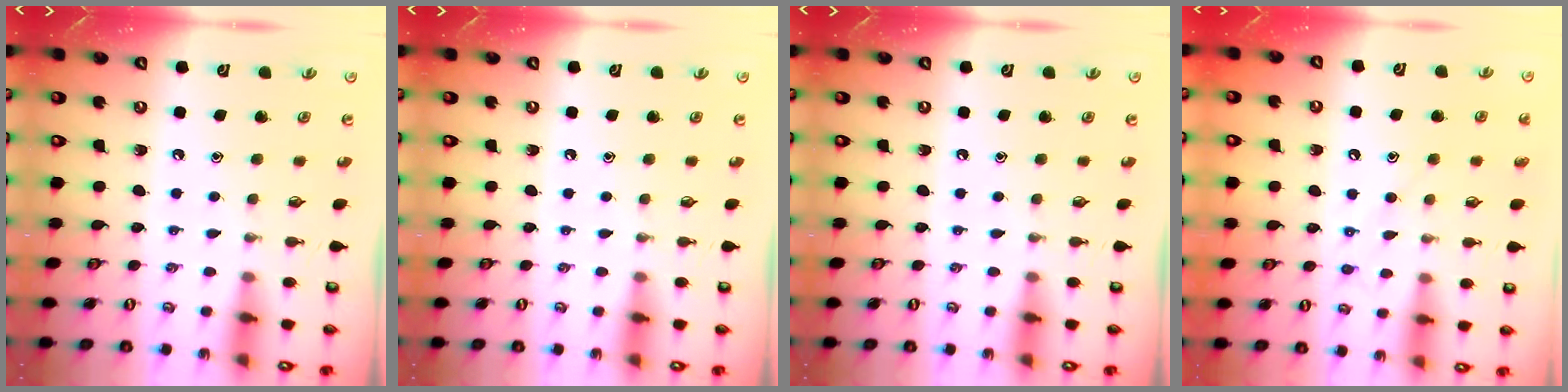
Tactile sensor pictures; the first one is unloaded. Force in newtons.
{"total": 0.0}
{"total": 0.0}
{"total": 8.5, "press": 8.5, "slide": 0.7}